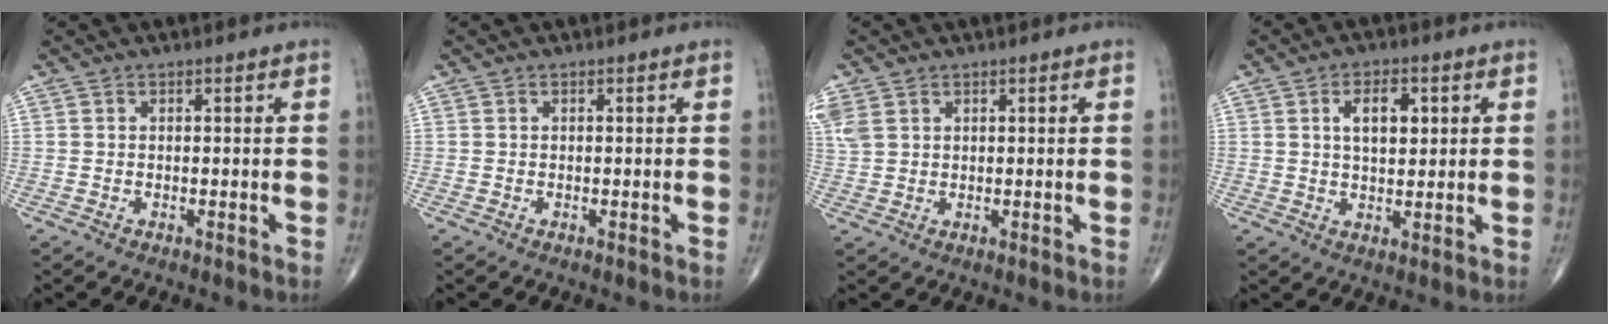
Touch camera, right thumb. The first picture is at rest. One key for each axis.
{"total": 0.0}
{"total": 4.7, "fx": 2.2, "fy": 3.2, "fz": 2.7, "tx": -0.075, "ty": 0.009, "tz": 0.055}
{"total": 6.3, "fx": 1.9, "fy": 3.3, "fz": 5.0, "tx": -0.068, "ty": -0.006, "tz": 0.032}